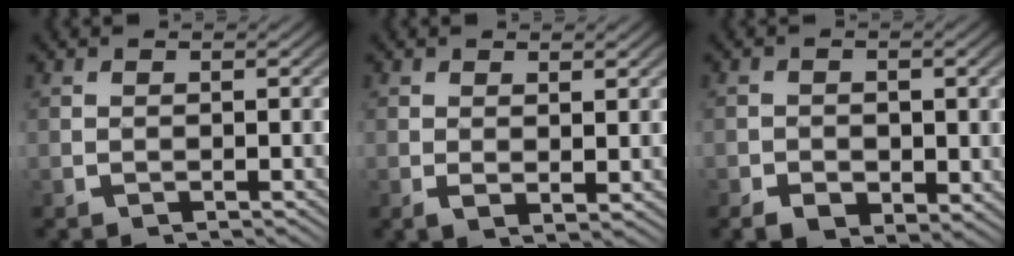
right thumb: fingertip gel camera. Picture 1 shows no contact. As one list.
[{"total": 1.3, "force": [0.6, 0.4, 1.0], "torque": [-0.021, -0.009, 0.018]}, {"total": 3.0, "force": [-0.8, 2.2, 1.8], "torque": [-0.026, -0.014, -0.013]}]